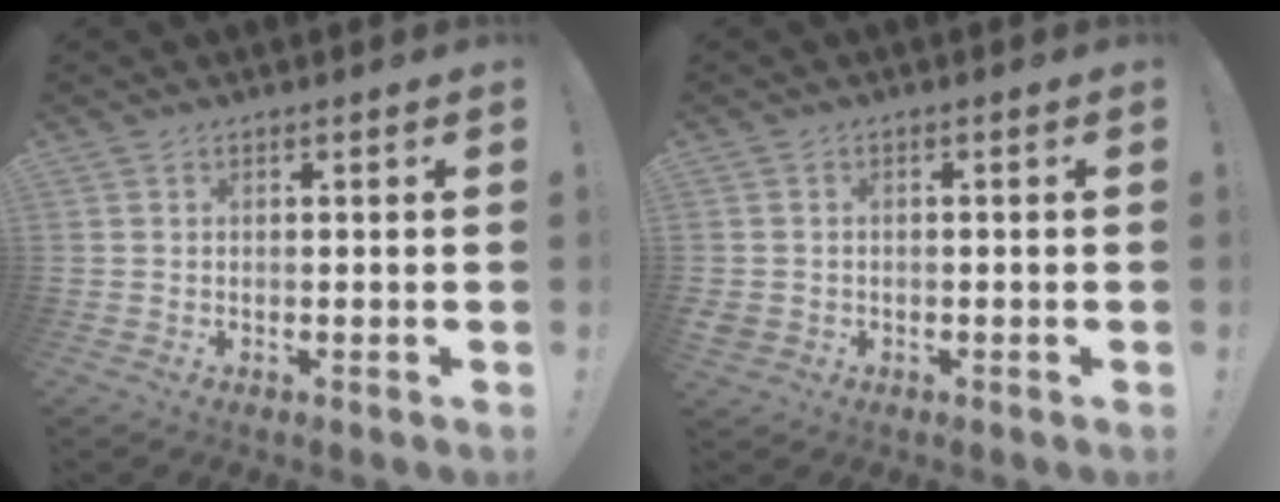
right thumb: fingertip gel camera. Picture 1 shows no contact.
{"total": 2.0, "force": [-0.5, 1.8, 0.7], "torque": [-0.020, 0.004, -0.007]}